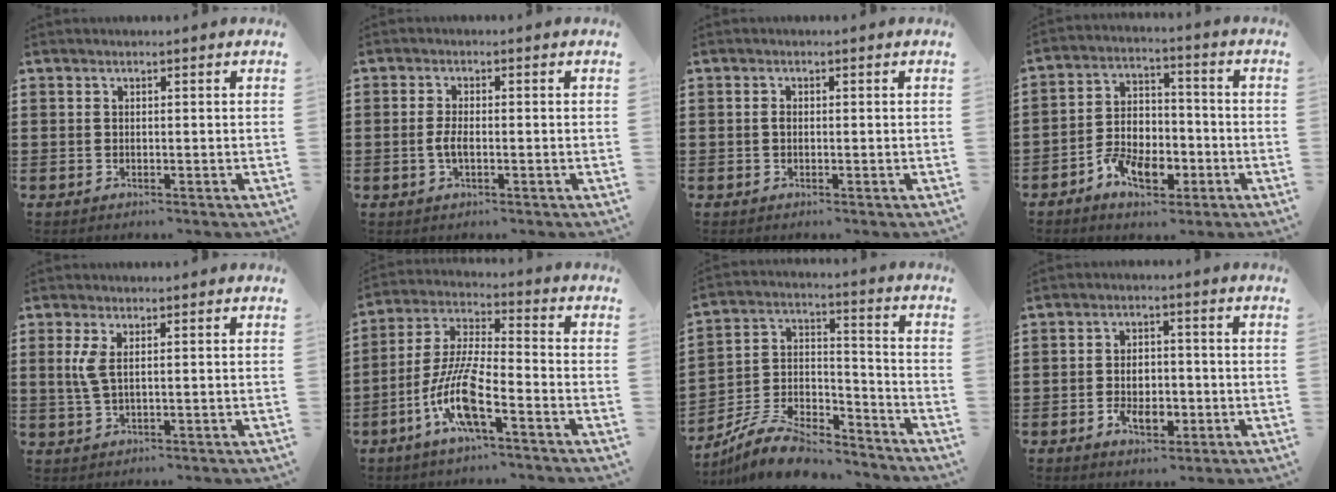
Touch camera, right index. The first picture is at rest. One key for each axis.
{"total": 2.6, "fx": -0.5, "fy": 0.9, "fz": 2.3, "tx": -0.058, "ty": -0.005, "tz": -0.014}
{"total": 0.8, "fx": -0.1, "fy": 0.5, "fz": 0.7, "tx": -0.015, "ty": 0.000, "tz": -0.003}
{"total": 7.6, "fx": -3.9, "fy": 4.5, "fz": 4.8, "tx": -0.098, "ty": 0.014, "tz": -0.069}
{"total": 3.3, "fx": 0.8, "fy": 1.2, "fz": 3.0, "tx": -0.077, "ty": 0.000, "tz": 0.008}
{"total": 10.6, "fx": -5.2, "fy": 1.9, "fz": 9.0, "tx": -0.210, "ty": -0.015, "tz": -0.104}
{"total": 9.1, "fx": -8.1, "fy": 2.6, "fz": 3.3, "tx": -0.072, "ty": 0.020, "tz": -0.161}
{"total": 5.3, "fx": -1.6, "fy": 3.0, "fz": 4.0, "tx": -0.062, "ty": -0.004, "tz": -0.030}